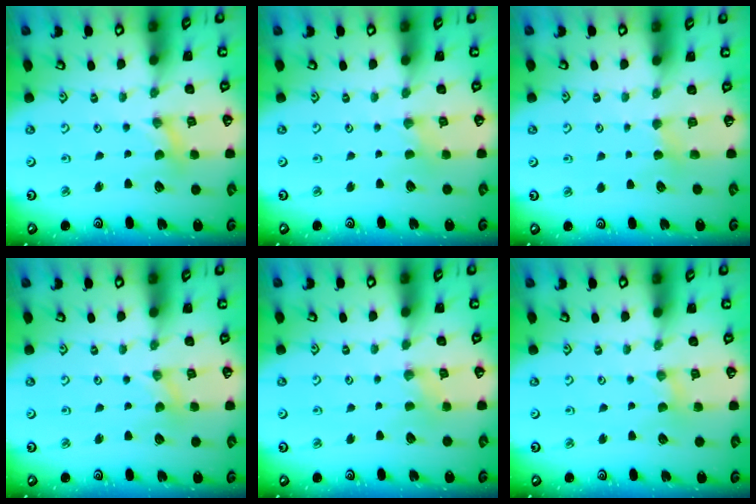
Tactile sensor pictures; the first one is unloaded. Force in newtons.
{"total": 1.2, "press": 1.2, "slide": 0.3}
{"total": 2.9, "press": 2.9, "slide": 0.4}
{"total": 0.0}
{"total": 1.5, "press": 1.5, "slide": 0.3}
{"total": 0.0}